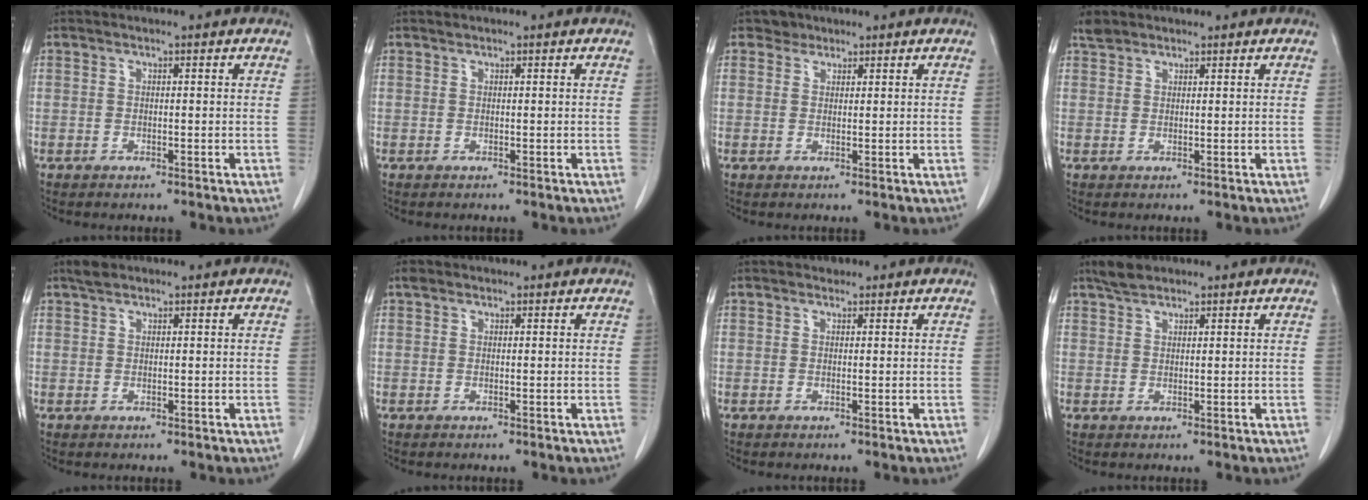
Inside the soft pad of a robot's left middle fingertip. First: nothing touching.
{"total": 0.0}
{"total": 1.7, "force": [1.3, 1.0, -0.2], "torque": [0.006, 0.001, 0.017]}
{"total": 2.1, "force": [1.8, 1.0, 0.2], "torque": [-0.008, 0.011, 0.032]}
{"total": 1.4, "force": [1.2, 0.5, 0.6], "torque": [-0.014, 0.010, 0.022]}
{"total": 1.0, "force": [0.8, 0.5, 0.2], "torque": [-0.010, 0.014, 0.014]}
{"total": 0.7, "force": [0.6, 0.3, 0.0], "torque": [-0.004, 0.000, 0.008]}
{"total": 2.6, "force": [2.2, 0.9, 0.9], "torque": [-0.024, 0.007, 0.041]}